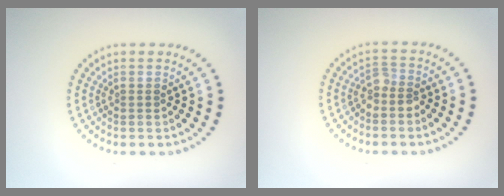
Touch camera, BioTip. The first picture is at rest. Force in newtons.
{"total": 1.6, "press": 1.3, "slide": 1.0}